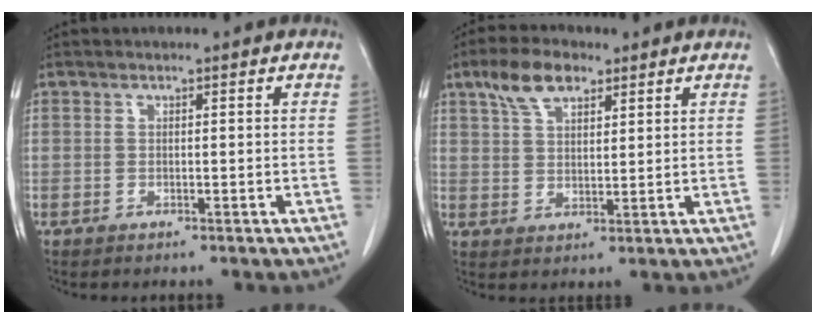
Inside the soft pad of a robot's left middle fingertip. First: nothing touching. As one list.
[{"total": 6.7, "force": [4.2, 3.1, 4.3], "torque": [-0.085, 0.018, 0.080]}]